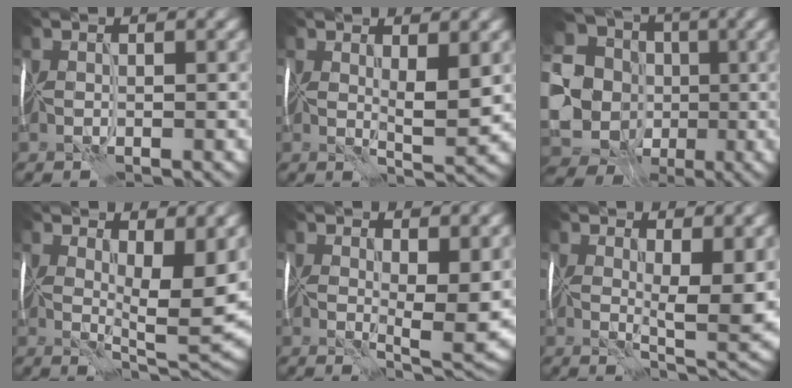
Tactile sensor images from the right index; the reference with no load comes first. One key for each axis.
{"total": 2.7, "fx": 0.9, "fy": 0.6, "fz": 2.4, "tx": -0.040, "ty": -0.002, "tz": 0.017}
{"total": 16.1, "fx": -1.7, "fy": 14.9, "fz": 5.9, "tx": -0.164, "ty": 0.008, "tz": -0.042}
{"total": 7.3, "fx": 2.5, "fy": 2.7, "fz": 6.3, "tx": -0.094, "ty": -0.009, "tz": 0.045}
{"total": 5.5, "fx": 1.3, "fy": 2.1, "fz": 4.9, "tx": -0.078, "ty": -0.011, "tz": 0.023}
{"total": 6.6, "fx": 1.5, "fy": 2.5, "fz": 5.9, "tx": -0.086, "ty": -0.014, "tz": 0.031}